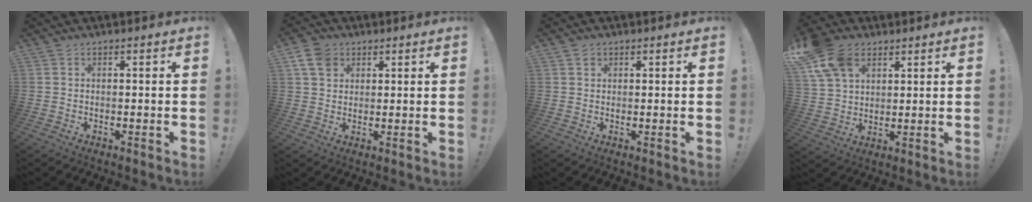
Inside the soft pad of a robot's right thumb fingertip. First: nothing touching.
{"total": 7.8, "force": [3.9, 5.8, 3.4], "torque": [-0.064, -0.009, 0.081]}
{"total": 1.1, "force": [0.9, 0.7, 0.2], "torque": [0.000, -0.002, 0.016]}
{"total": 13.4, "force": [7.0, 9.2, 6.7], "torque": [-0.130, -0.031, 0.136]}